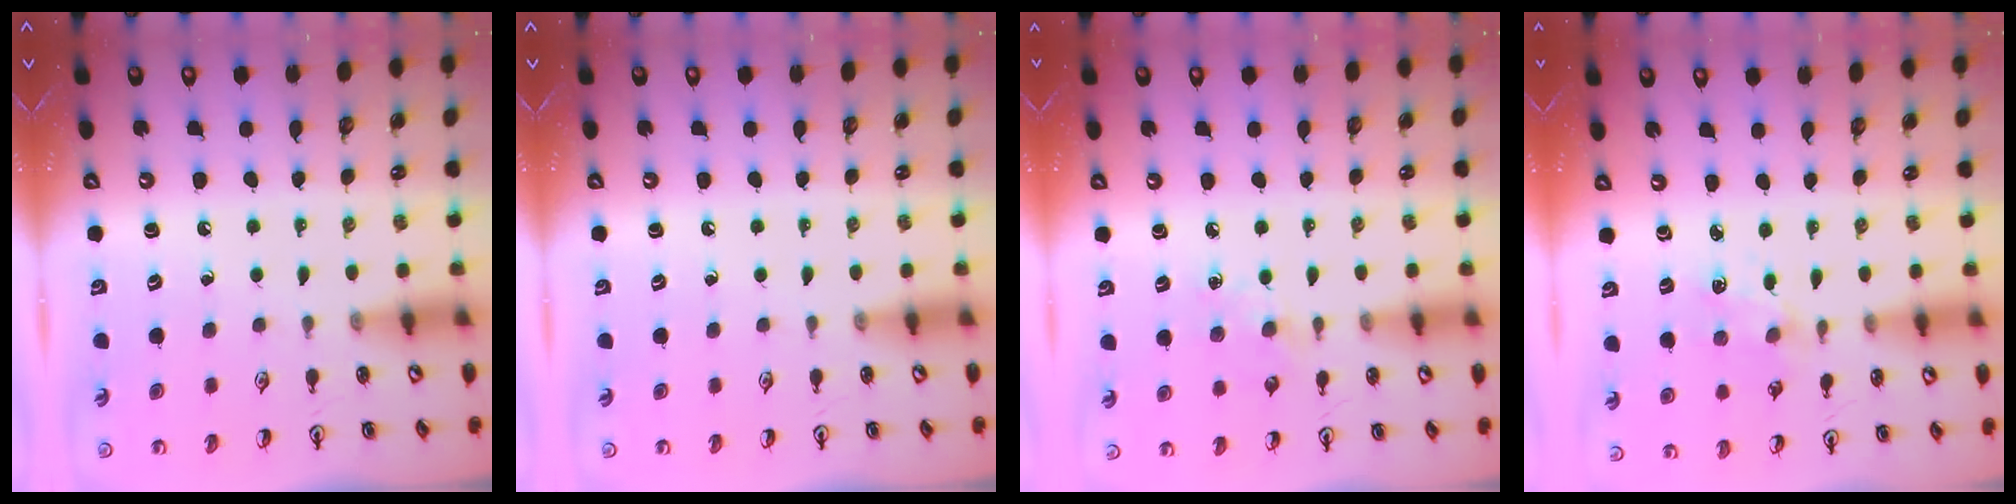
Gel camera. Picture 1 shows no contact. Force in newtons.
{"total": 0.0}
{"total": 6.4, "press": 6.3, "slide": 0.9}
{"total": 2.8, "press": 2.7, "slide": 0.4}